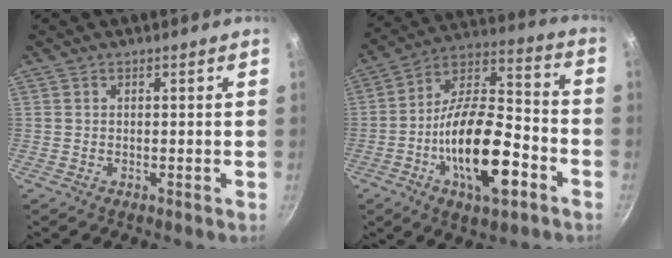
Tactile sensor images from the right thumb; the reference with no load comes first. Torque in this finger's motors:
{"motor_torque": [0.96, 1.56, 2.11, -0.66, 0.57]}